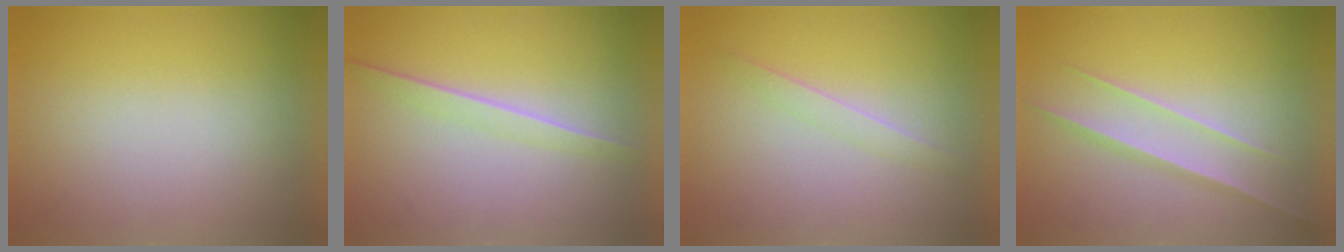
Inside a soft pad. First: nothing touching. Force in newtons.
{"total": 1.3}
{"total": 1.1}
{"total": 1.5}